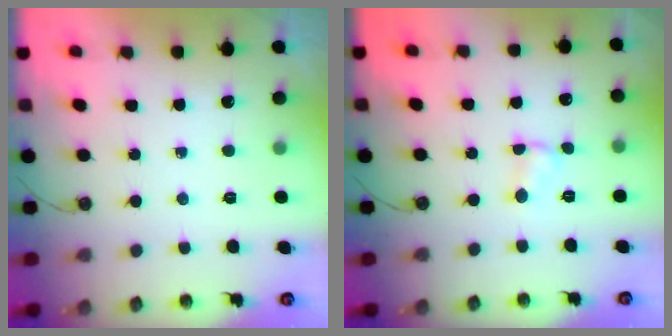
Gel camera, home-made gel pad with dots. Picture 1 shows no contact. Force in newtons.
{"total": 2.4, "press": 2.4, "slide": 0.3}